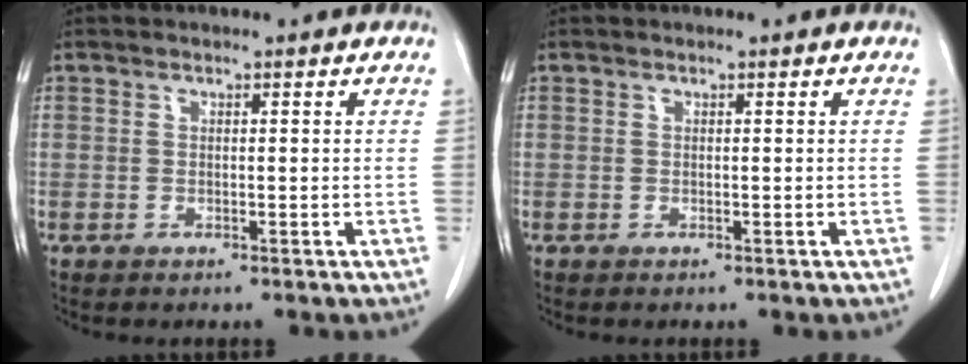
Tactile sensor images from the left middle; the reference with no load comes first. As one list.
[{"total": 0.0}]